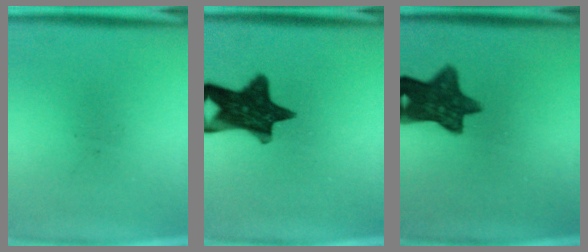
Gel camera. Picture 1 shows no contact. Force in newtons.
{"total": 14.1}
{"total": 11.0}